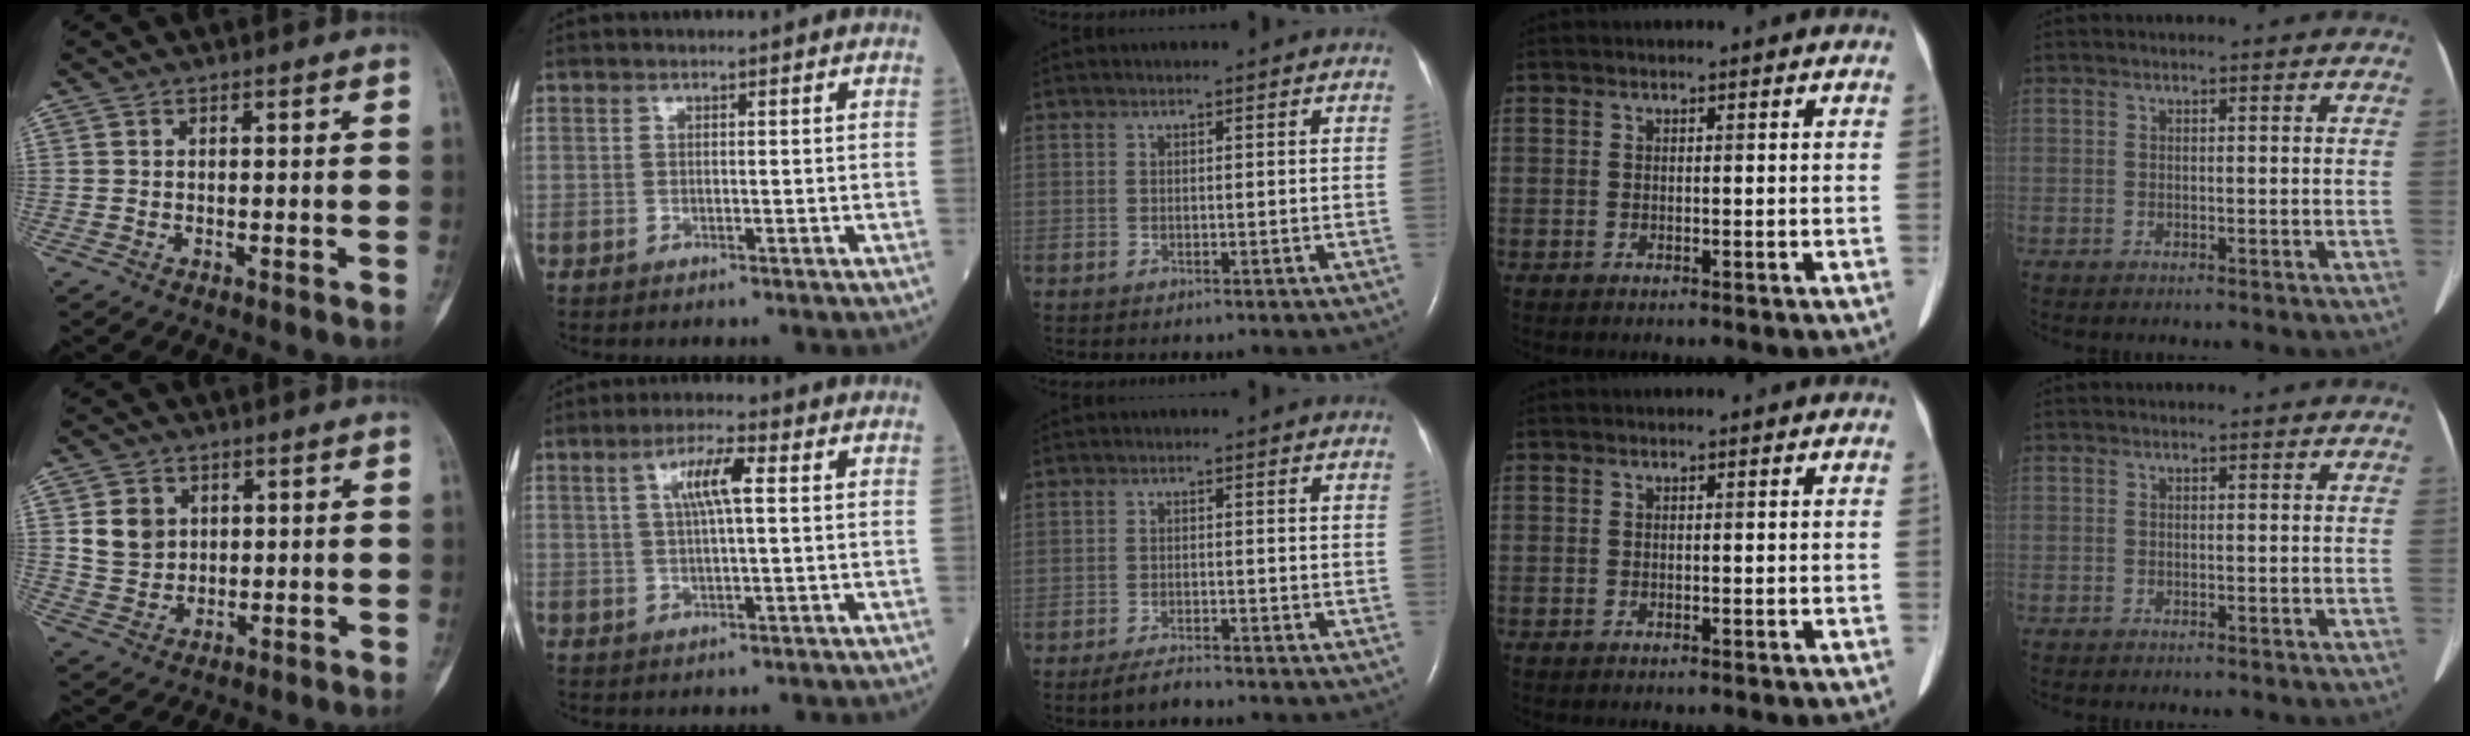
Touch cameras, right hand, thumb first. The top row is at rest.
{"thumb": {"total": 6.2, "force": [1.8, 5.2, 2.8], "torque": [-0.029, -0.011, 0.041]}, "index": {"total": 5.7, "force": [1.5, 0.6, 5.5], "torque": [-0.103, 0.008, 0.028]}, "middle": {"total": 2.8, "force": [-2.5, 0.3, 1.3], "torque": [-0.035, -0.008, -0.044]}}